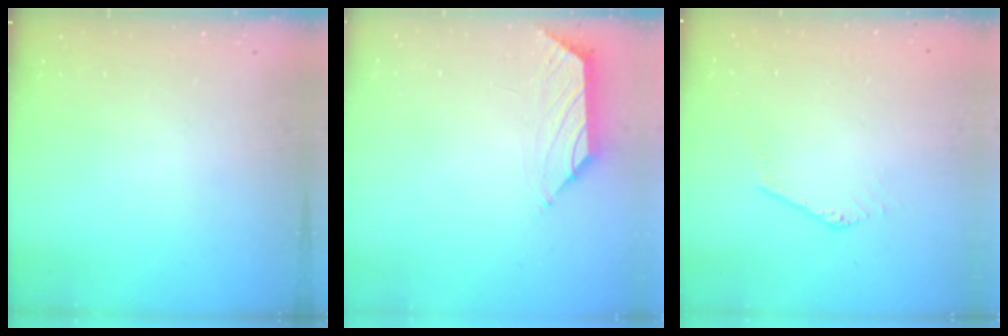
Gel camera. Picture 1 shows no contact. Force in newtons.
{"total": 0.0}
{"total": 1.6, "press": 1.6, "slide": 0.0}